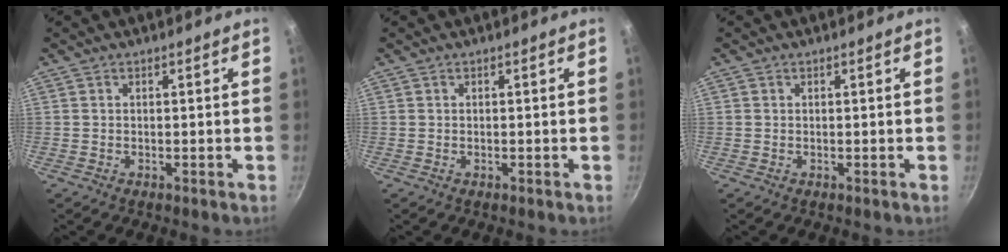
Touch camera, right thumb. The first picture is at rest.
{"total": 0.0}
{"total": 0.0}